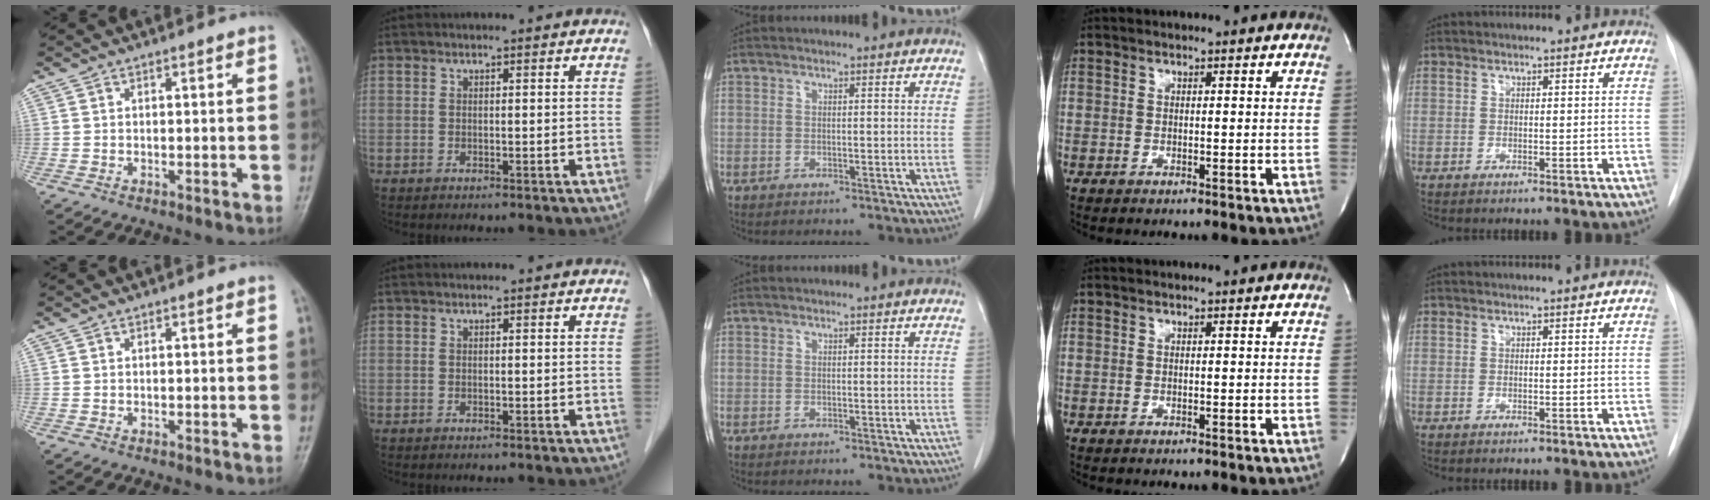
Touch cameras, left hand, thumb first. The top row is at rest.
{}